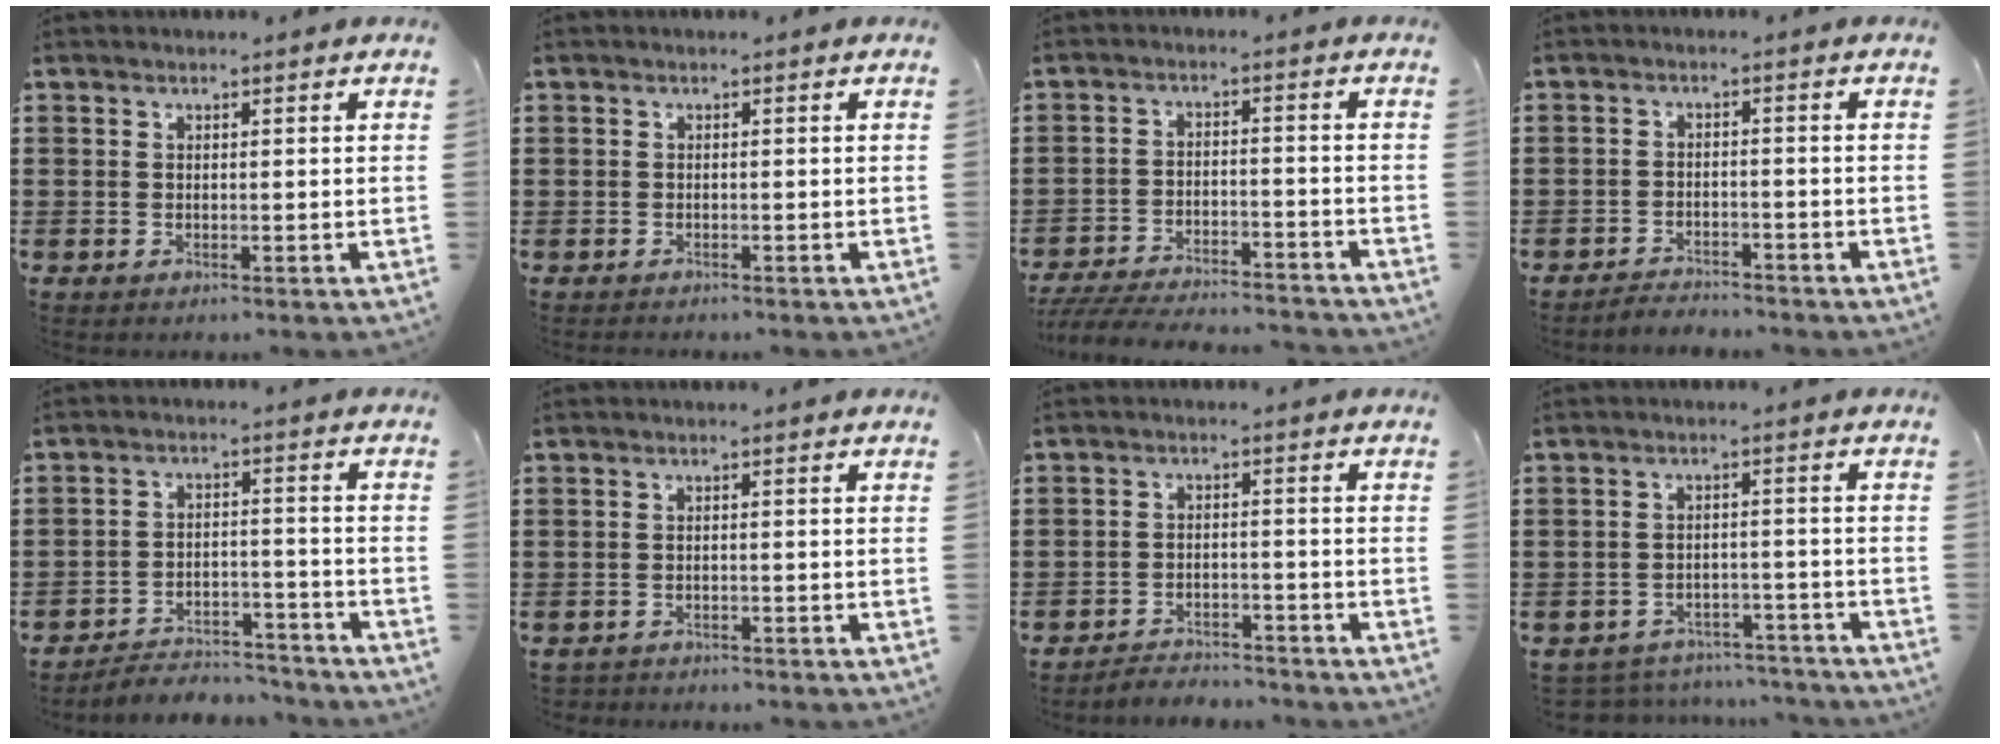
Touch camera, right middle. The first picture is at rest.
{"total": 0.6, "force": [-0.5, 0.2, -0.1], "torque": [0.001, 0.002, -0.011]}
{"total": 6.0, "force": [-5.8, 0.3, 1.5], "torque": [-0.034, -0.002, -0.113]}
{"total": 2.9, "force": [-2.9, 0.4, -0.3], "torque": [-0.004, -0.001, -0.063]}
{"total": 4.5, "force": [-4.4, 0.7, 0.3], "torque": [-0.010, 0.008, -0.094]}
{"total": 1.2, "force": [-1.2, 0.0, -0.1], "torque": [-0.004, -0.002, -0.026]}
{"total": 3.3, "force": [-3.3, 0.4, -0.3], "torque": [-0.005, 0.000, -0.072]}
{"total": 3.8, "force": [-3.8, 0.4, -0.1], "torque": [-0.007, 0.001, -0.080]}